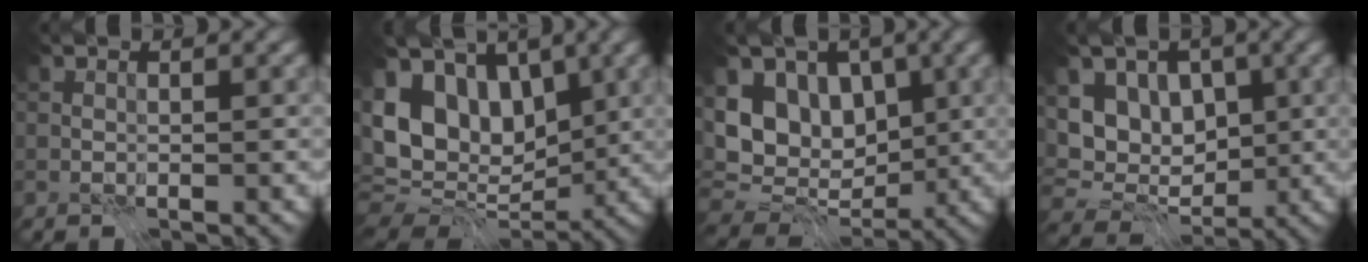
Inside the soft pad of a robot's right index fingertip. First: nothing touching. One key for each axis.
{"total": 10.3, "fx": 2.1, "fy": 6.8, "fz": 7.4, "tx": -0.143, "ty": 0.009, "tz": 0.023}
{"total": 7.8, "fx": 1.0, "fy": 5.7, "fz": 5.3, "tx": -0.078, "ty": 0.000, "tz": -0.003}
{"total": 6.2, "fx": 1.3, "fy": 4.6, "fz": 3.9, "tx": -0.049, "ty": 0.000, "tz": 0.005}